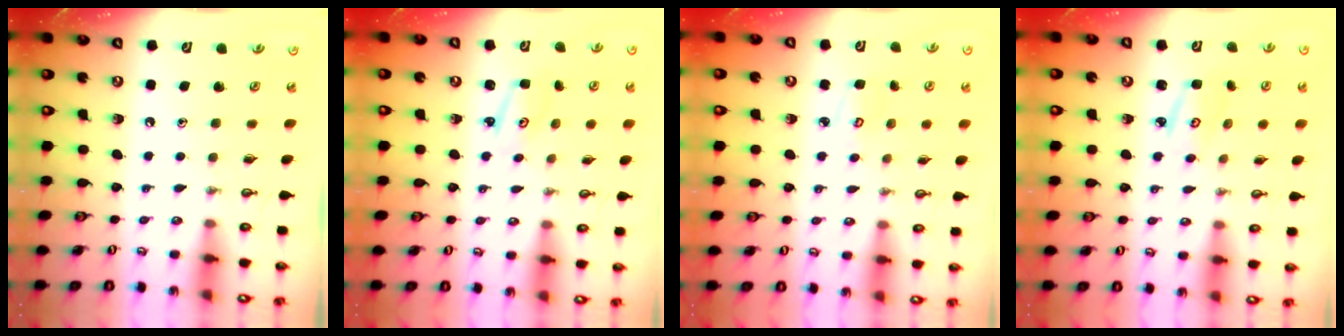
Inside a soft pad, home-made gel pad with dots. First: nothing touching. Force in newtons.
{"total": 2.4, "press": 2.4, "slide": 0.1}
{"total": 4.3, "press": 4.3, "slide": 0.5}
{"total": 2.9, "press": 2.9, "slide": 0.4}